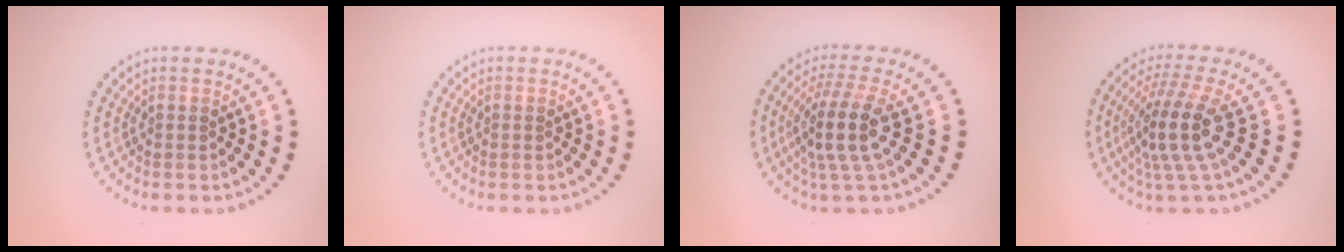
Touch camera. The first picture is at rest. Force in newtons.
{"total": 0.0}
{"total": 4.4, "press": 3.4, "slide": 2.9}
{"total": 5.1, "press": 3.7, "slide": 3.5}